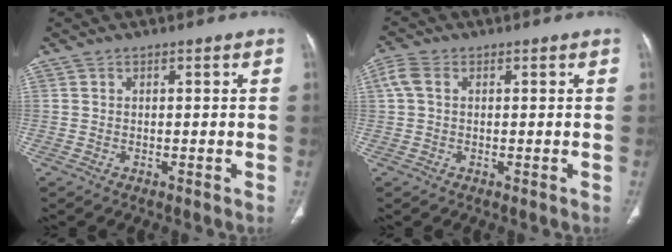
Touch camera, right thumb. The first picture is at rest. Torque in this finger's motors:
{"motor_torque": [0.09, 0.09, 0.47, 0.02, 0.02]}